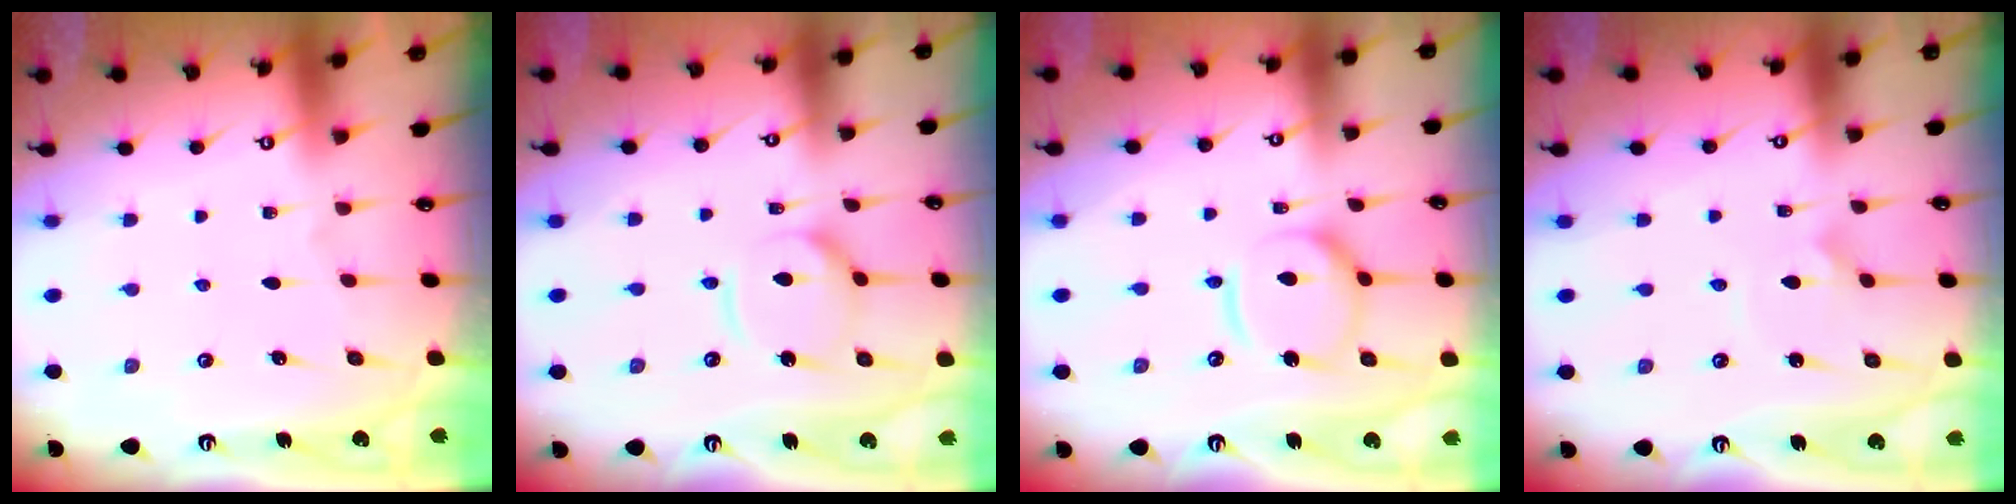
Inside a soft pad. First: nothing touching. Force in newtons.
{"total": 11.2, "press": 11.1, "slide": 1.1}
{"total": 12.9, "press": 12.8, "slide": 1.6}
{"total": 2.0, "press": 2.0, "slide": 0.1}